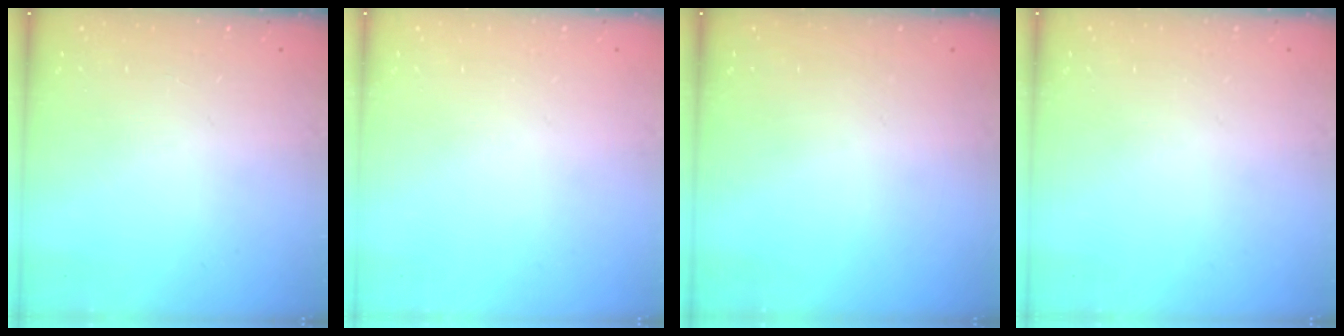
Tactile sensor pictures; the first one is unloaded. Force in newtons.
{"total": 0.0}
{"total": 0.0}
{"total": 0.0}